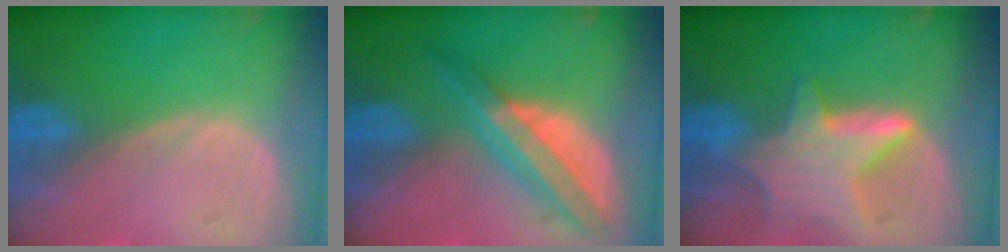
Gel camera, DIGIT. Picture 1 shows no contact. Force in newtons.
{"total": 7.7, "press": 6.5, "slide": 4.1}
{"total": 6.8, "press": 6.6, "slide": 1.6}